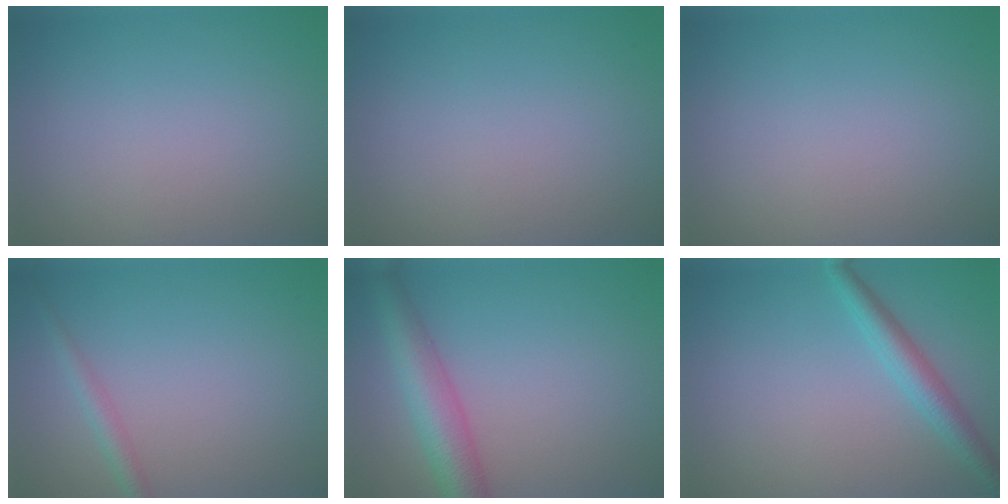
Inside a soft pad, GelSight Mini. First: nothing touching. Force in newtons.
{"total": 0.0}
{"total": 0.0}
{"total": 1.5, "press": 1.5, "slide": 0.0}
{"total": 5.1, "press": 5.1, "slide": 0.3}
{"total": 2.9, "press": 2.9, "slide": 0.1}